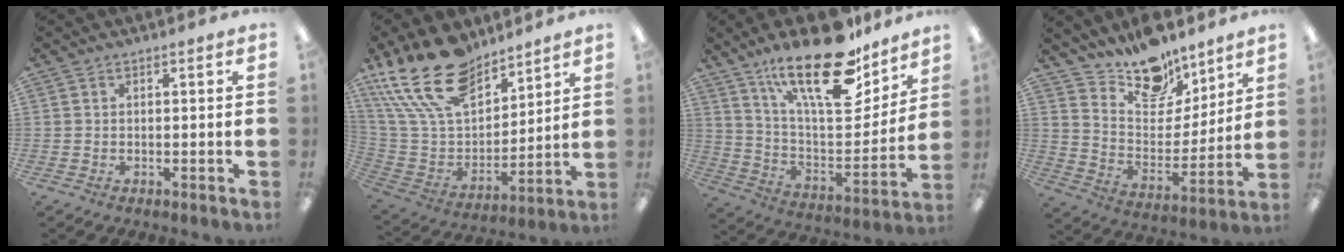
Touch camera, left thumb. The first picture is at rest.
{"total": 22.5, "force": [15.4, 11.6, 11.7], "torque": [-0.260, -0.085, 0.282]}
{"total": 26.2, "force": [17.6, 9.9, 16.7], "torque": [-0.256, -0.107, 0.299]}
{"total": 14.0, "force": [11.8, 6.5, 3.6], "torque": [-0.060, -0.101, 0.217]}